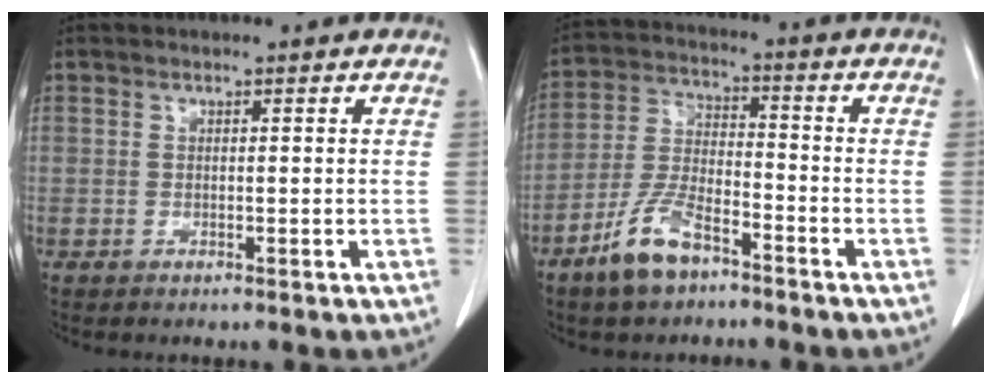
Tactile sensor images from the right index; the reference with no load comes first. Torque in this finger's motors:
{"motor_torque": [0.69, -0.57, 0.38, 0.10]}